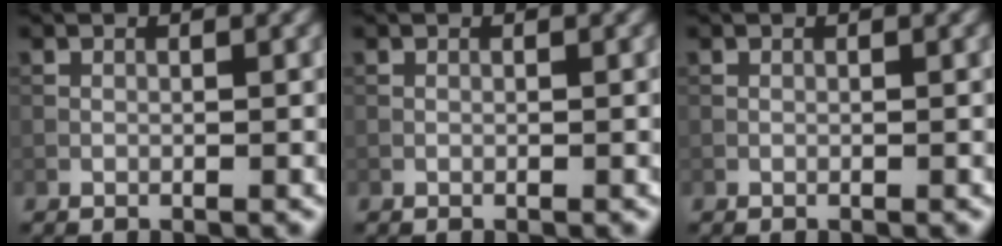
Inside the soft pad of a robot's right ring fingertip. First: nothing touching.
{"total": 0.0}
{"total": 0.0}